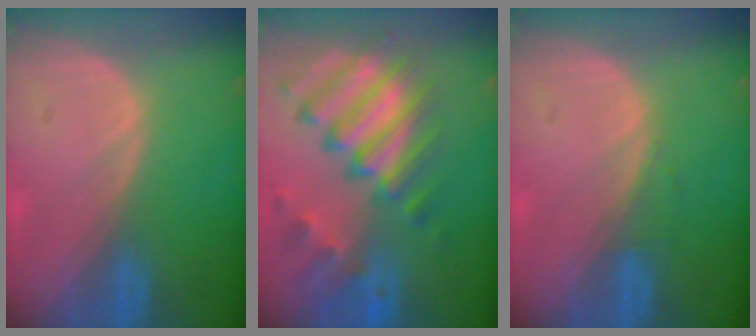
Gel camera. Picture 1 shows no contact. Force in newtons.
{"total": 11.4, "press": 9.9, "slide": 5.8}
{"total": 0.7, "press": 0.7, "slide": 0.1}